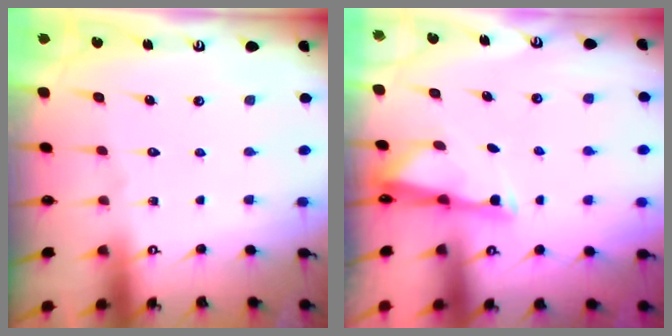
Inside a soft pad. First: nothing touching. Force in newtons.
{"total": 3.1, "press": 3.1, "slide": 0.6}